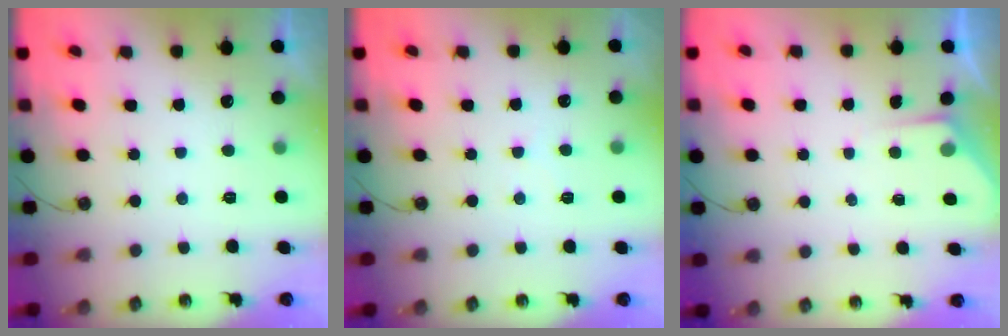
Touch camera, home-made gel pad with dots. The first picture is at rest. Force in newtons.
{"total": 2.5, "press": 2.5, "slide": 0.4}
{"total": 3.6, "press": 3.6, "slide": 0.5}